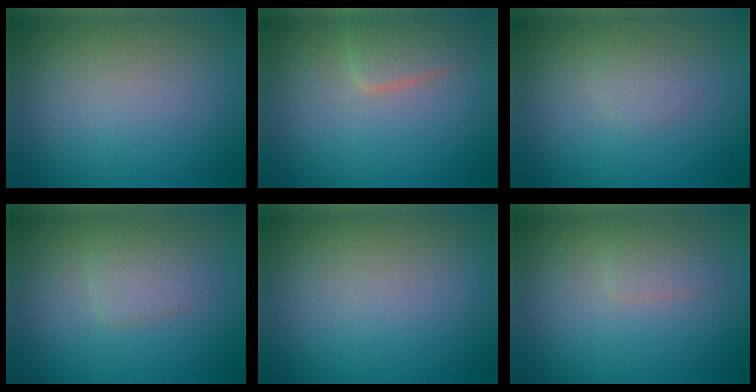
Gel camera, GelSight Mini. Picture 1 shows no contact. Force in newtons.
{"total": 2.9, "press": 2.9, "slide": 0.3}
{"total": 1.1, "press": 1.1, "slide": 0.0}
{"total": 2.0, "press": 2.0, "slide": 0.0}
{"total": 0.0}
{"total": 1.3, "press": 1.3, "slide": 0.0}